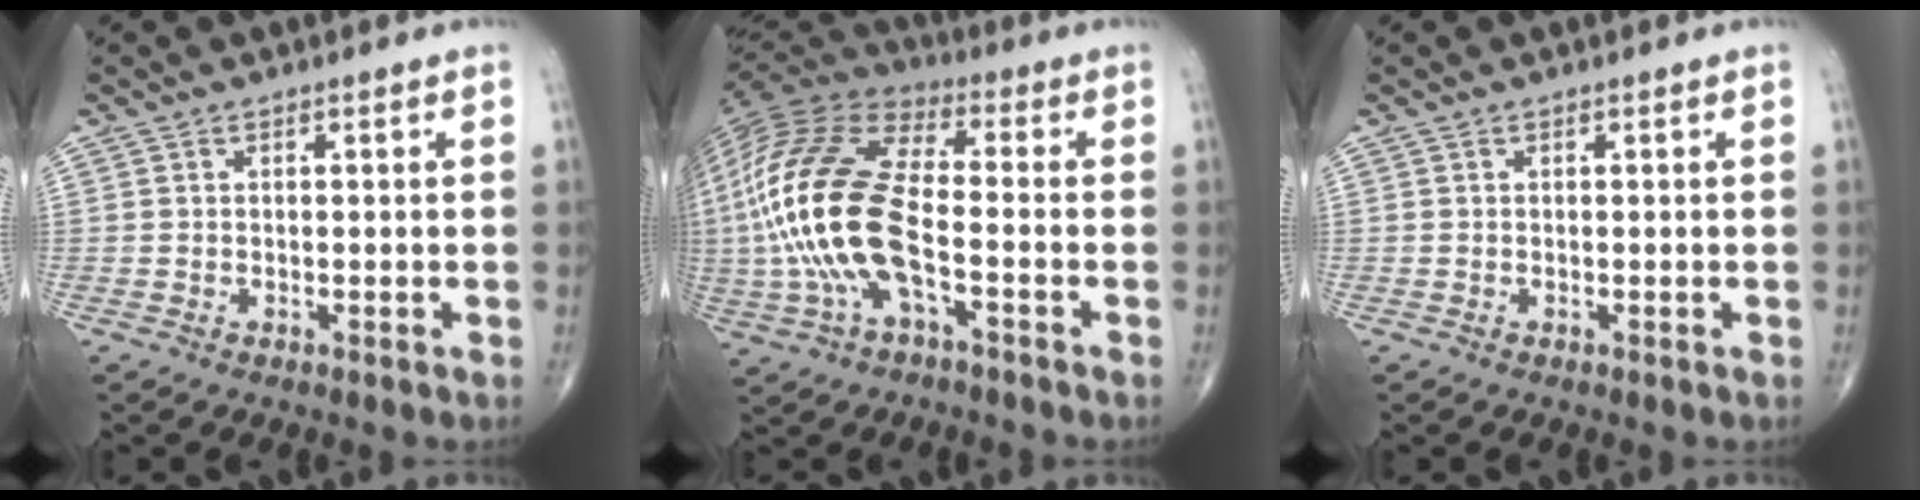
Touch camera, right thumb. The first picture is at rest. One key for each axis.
{"total": 21.7, "fx": -3.8, "fy": 9.4, "fz": 19.2, "tx": -0.427, "ty": 0.022, "tz": -0.072}
{"total": 0.0}